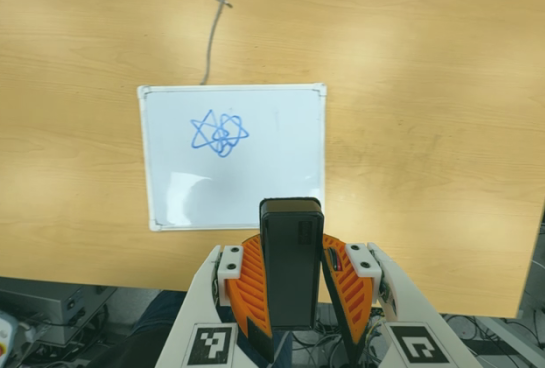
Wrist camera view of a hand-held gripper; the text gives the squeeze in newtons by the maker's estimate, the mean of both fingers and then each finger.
{"total": 7.3, "left": 6.7, "right": 8.0}